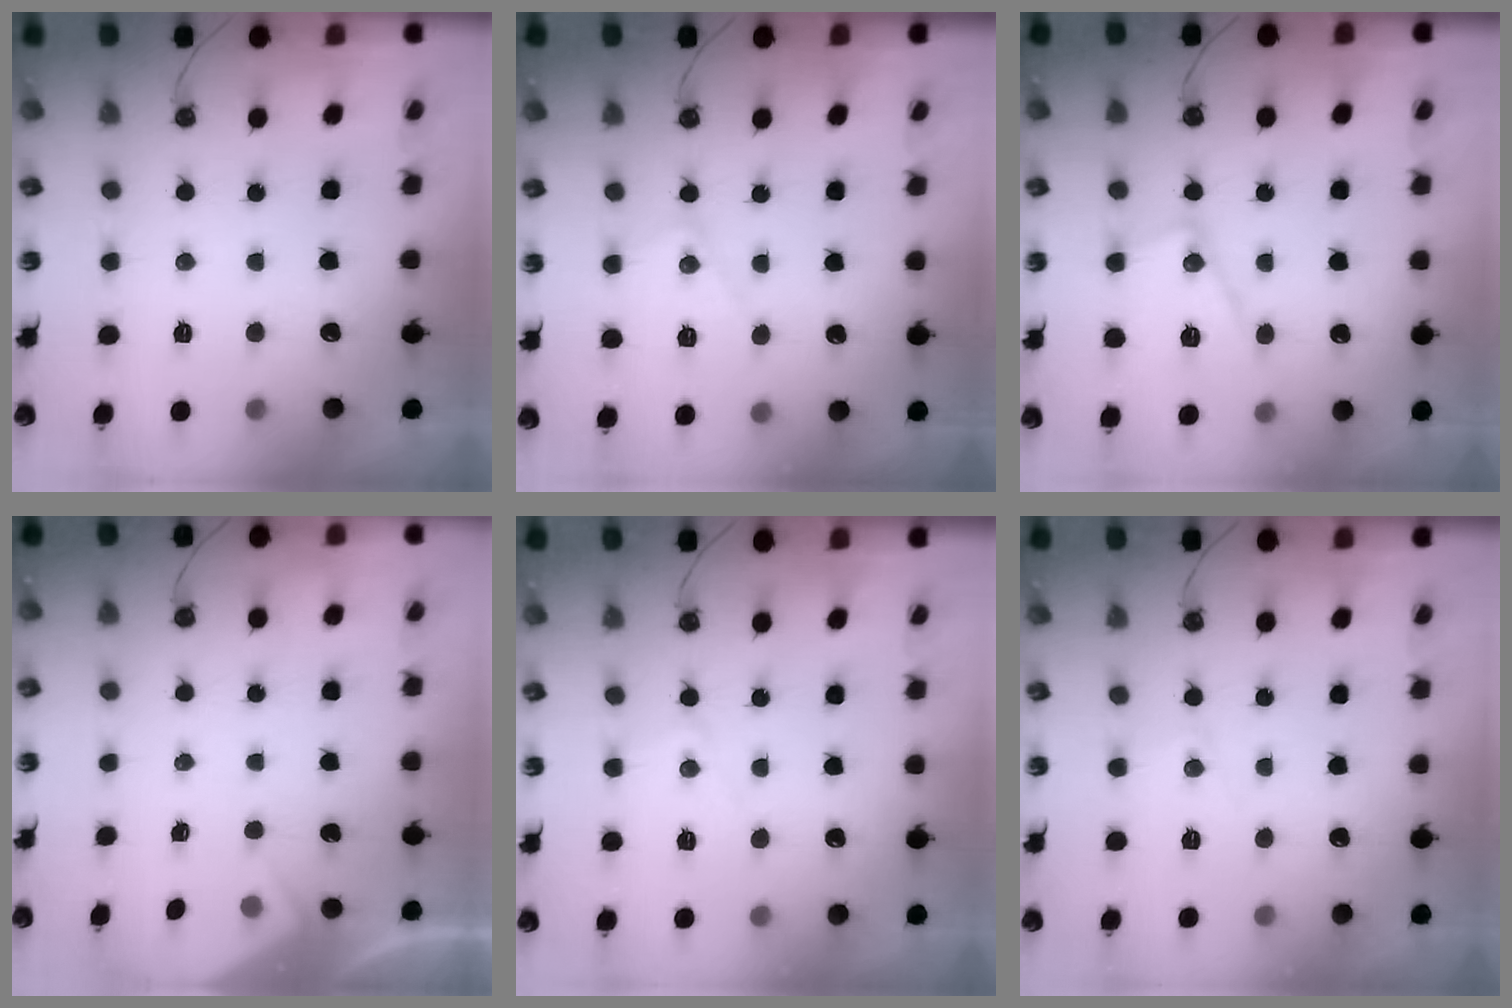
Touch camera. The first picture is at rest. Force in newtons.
{"total": 8.6, "press": 8.6, "slide": 0.6}
{"total": 13.8, "press": 13.8, "slide": 1.2}
{"total": 2.9, "press": 2.9, "slide": 0.4}
{"total": 5.7, "press": 5.6, "slide": 0.7}
{"total": 5.7, "press": 5.7, "slide": 0.8}